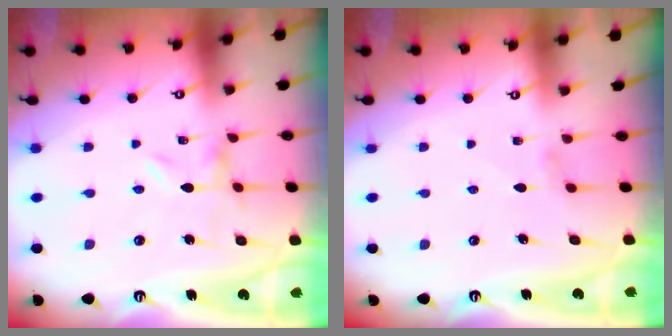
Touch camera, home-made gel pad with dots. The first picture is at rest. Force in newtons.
{"total": 0.7, "press": 0.6, "slide": 0.3}